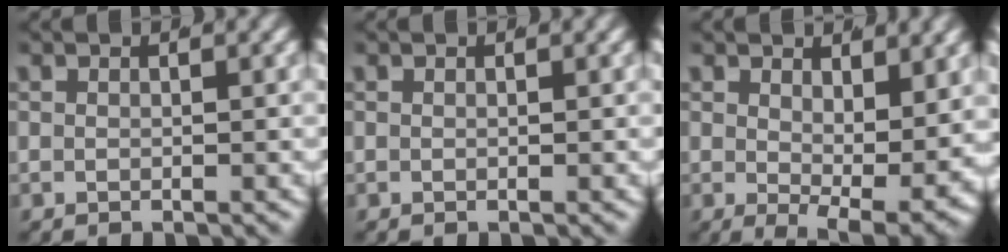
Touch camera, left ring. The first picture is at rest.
{"total": 0.0}
{"total": 4.9, "force": [-0.1, 1.3, 4.8], "torque": [-0.061, -0.035, 0.014]}